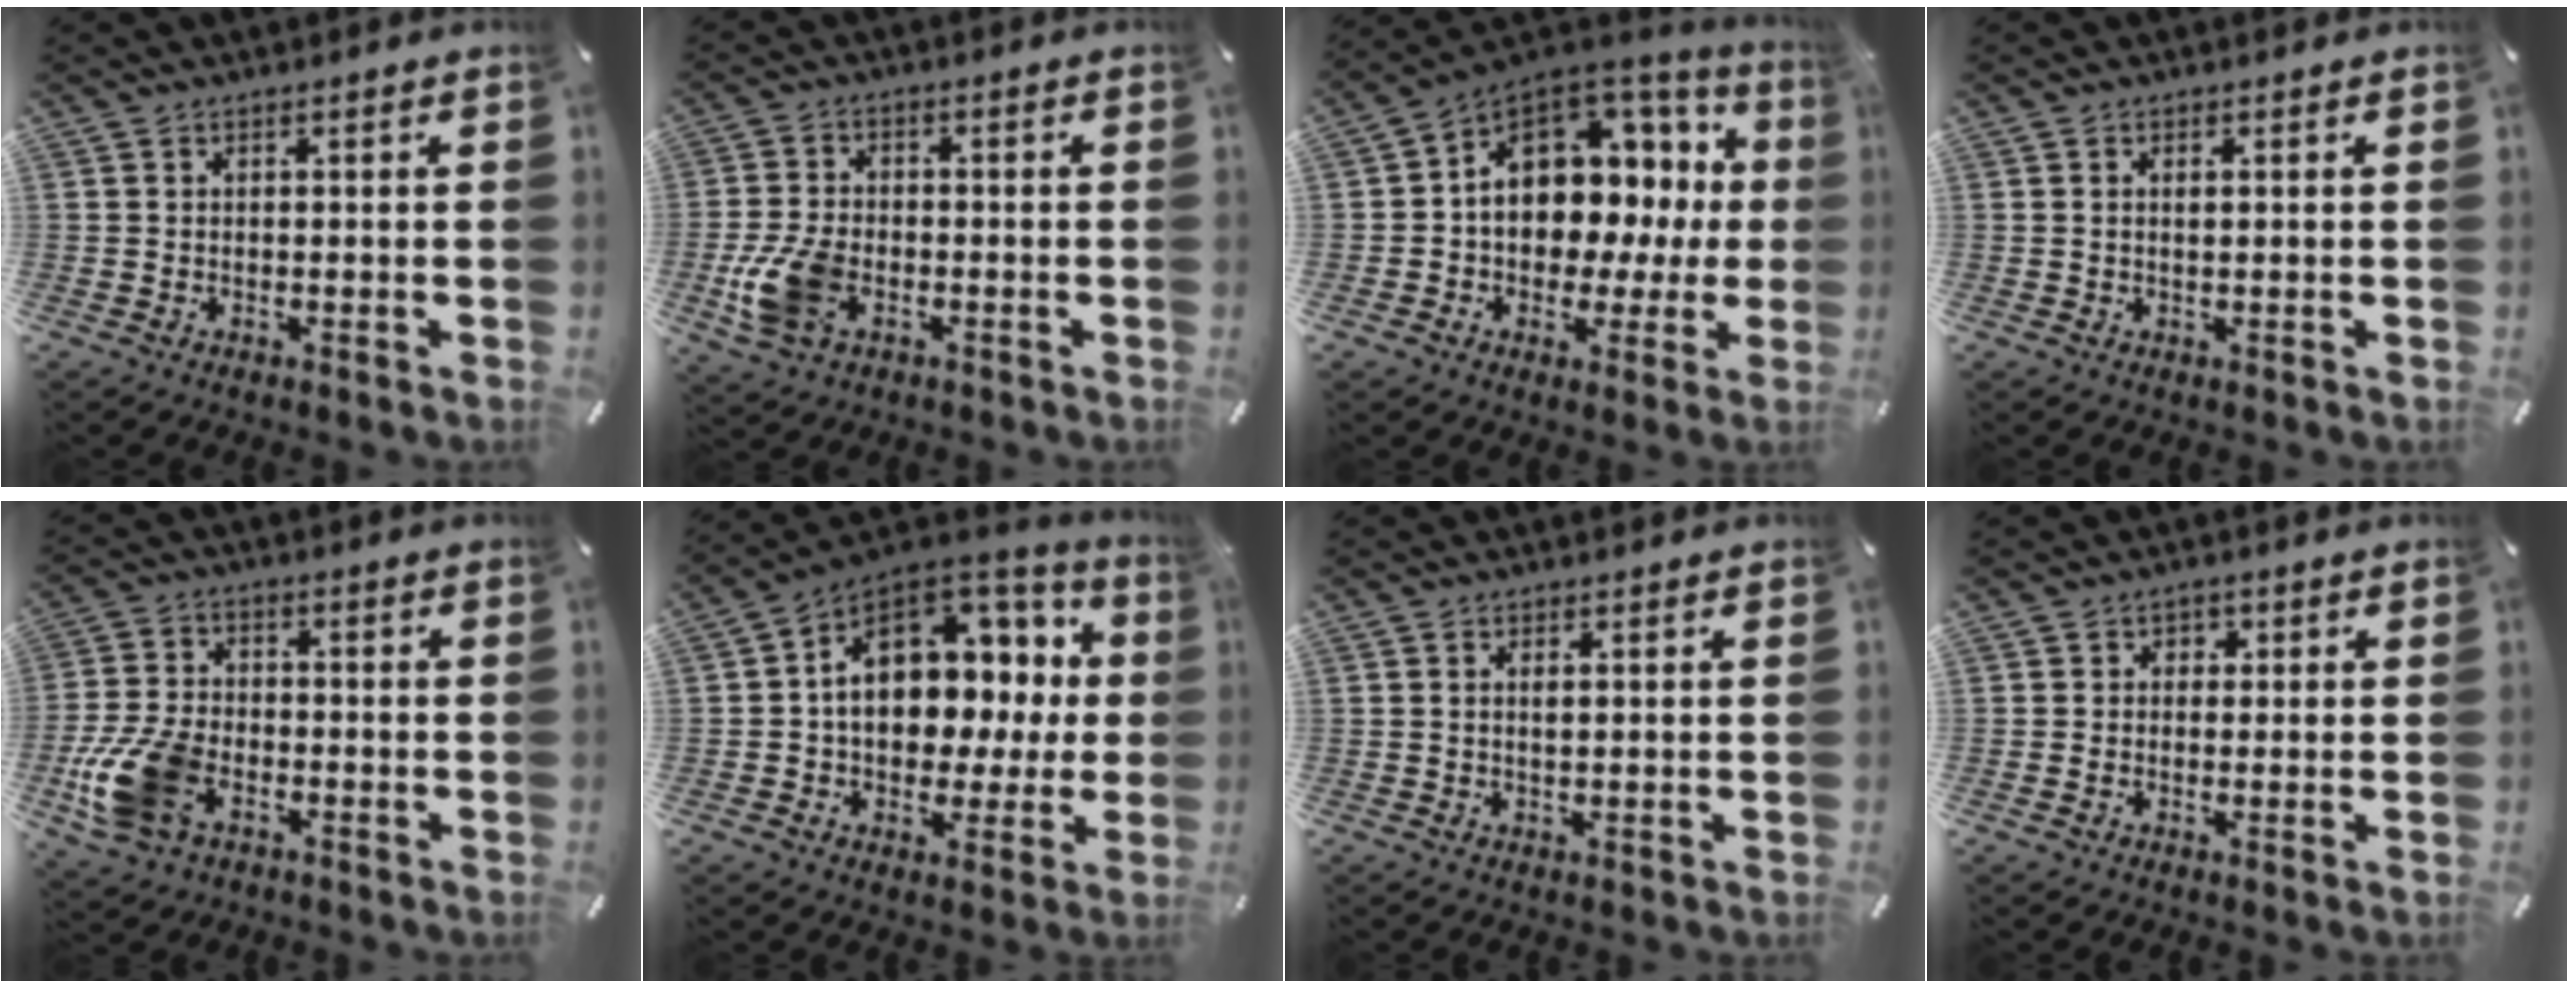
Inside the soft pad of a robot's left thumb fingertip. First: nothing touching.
{"total": 9.9, "force": [-3.2, 6.5, 6.7], "torque": [-0.147, 0.008, -0.055]}
{"total": 11.2, "force": [3.0, 8.8, 6.2], "torque": [-0.091, -0.041, 0.055]}
{"total": 1.0, "force": [0.2, 0.5, 0.8], "torque": [-0.016, 0.003, 0.003]}
{"total": 12.2, "force": [-4.8, 7.9, 8.0], "torque": [-0.176, 0.012, -0.084]}
{"total": 14.0, "force": [2.6, 10.4, 9.0], "torque": [-0.126, -0.020, 0.052]}
{"total": 1.3, "force": [0.3, 0.6, 1.1], "torque": [-0.023, 0.002, 0.004]}
{"total": 2.2, "force": [-0.3, 2.0, 1.0], "torque": [-0.003, 0.001, -0.013]}